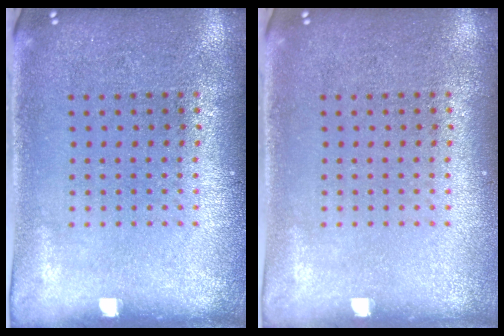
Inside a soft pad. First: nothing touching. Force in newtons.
{"total": 0.0}